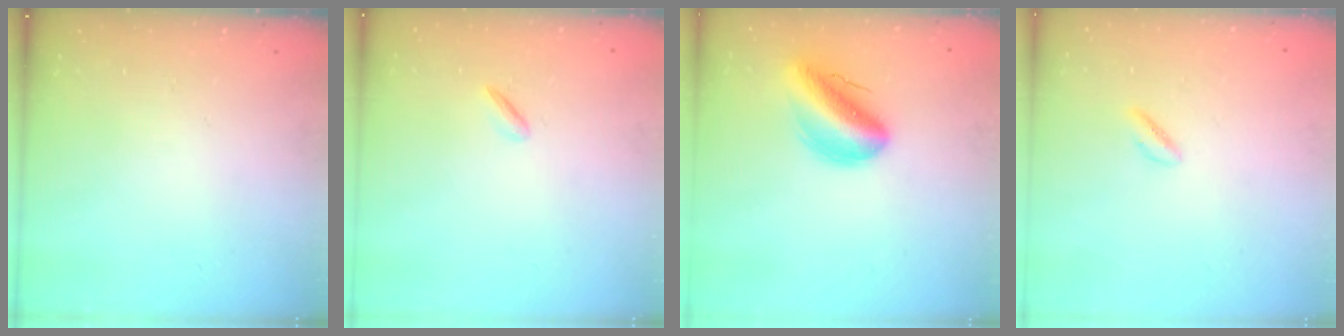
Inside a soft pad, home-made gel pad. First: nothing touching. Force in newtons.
{"total": 1.9, "press": 1.8, "slide": 0.6}
{"total": 12.8, "press": 12.2, "slide": 3.8}
{"total": 1.9, "press": 1.7, "slide": 1.0}